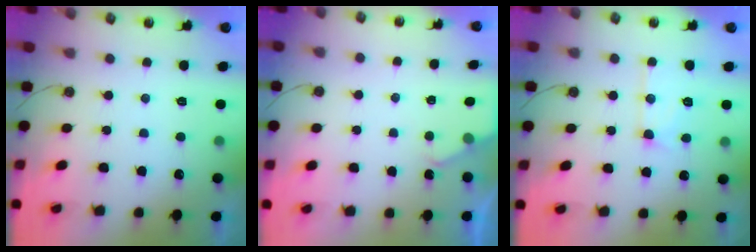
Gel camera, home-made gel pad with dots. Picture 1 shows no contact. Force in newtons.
{"total": 1.8, "press": 1.7, "slide": 0.3}
{"total": 10.9, "press": 10.9, "slide": 1.0}